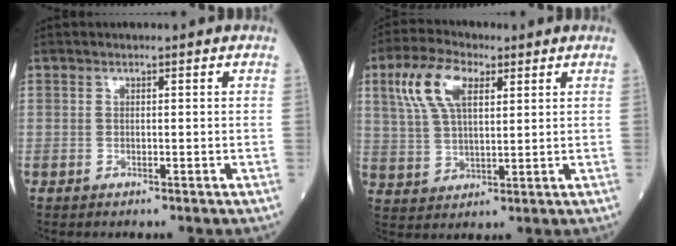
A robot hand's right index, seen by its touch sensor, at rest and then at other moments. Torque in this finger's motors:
{"motor_torque": [0.72, 0.59, 0.20, 0.06]}